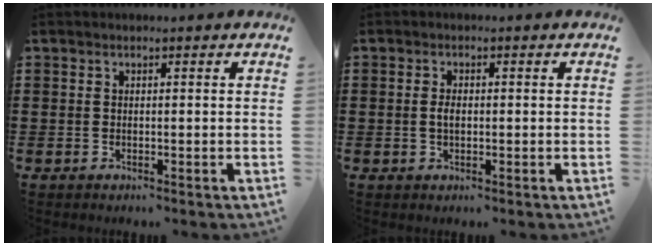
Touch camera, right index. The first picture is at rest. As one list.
[{"total": 2.0, "force": [-0.1, 1.0, 1.8], "torque": [-0.036, 0.004, -0.003]}]